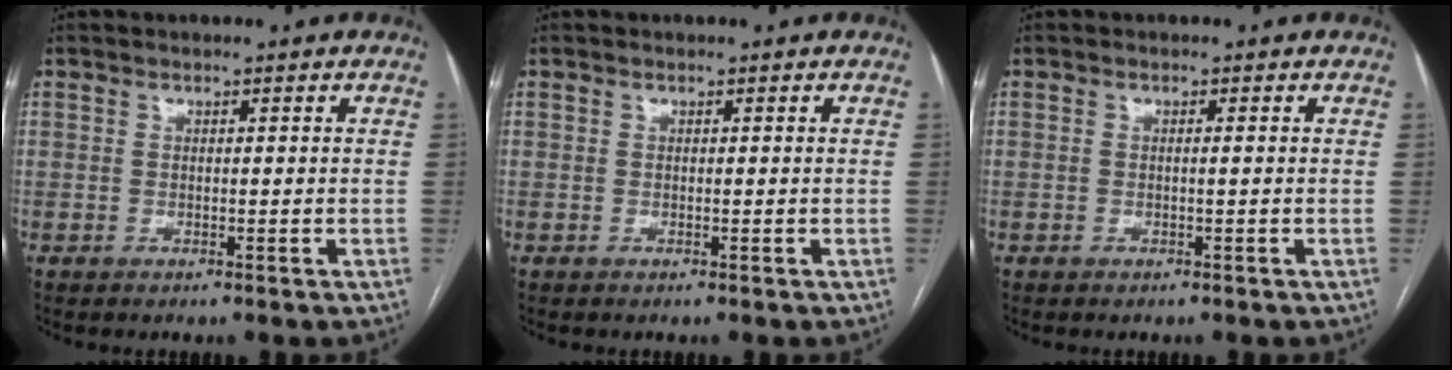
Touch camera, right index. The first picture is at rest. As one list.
[{"total": 0.0}, {"total": 0.6, "force": [0.0, -0.1, 0.6], "torque": [-0.009, 0.001, -0.001]}]